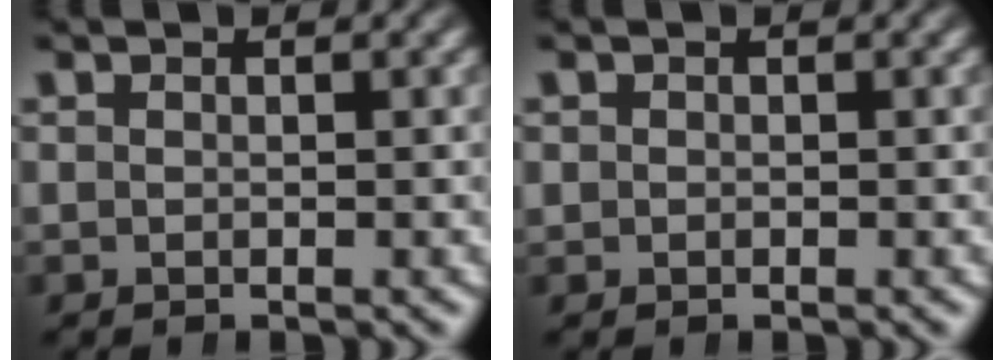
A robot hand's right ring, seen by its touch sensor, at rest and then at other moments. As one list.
[{"total": 0.0}]